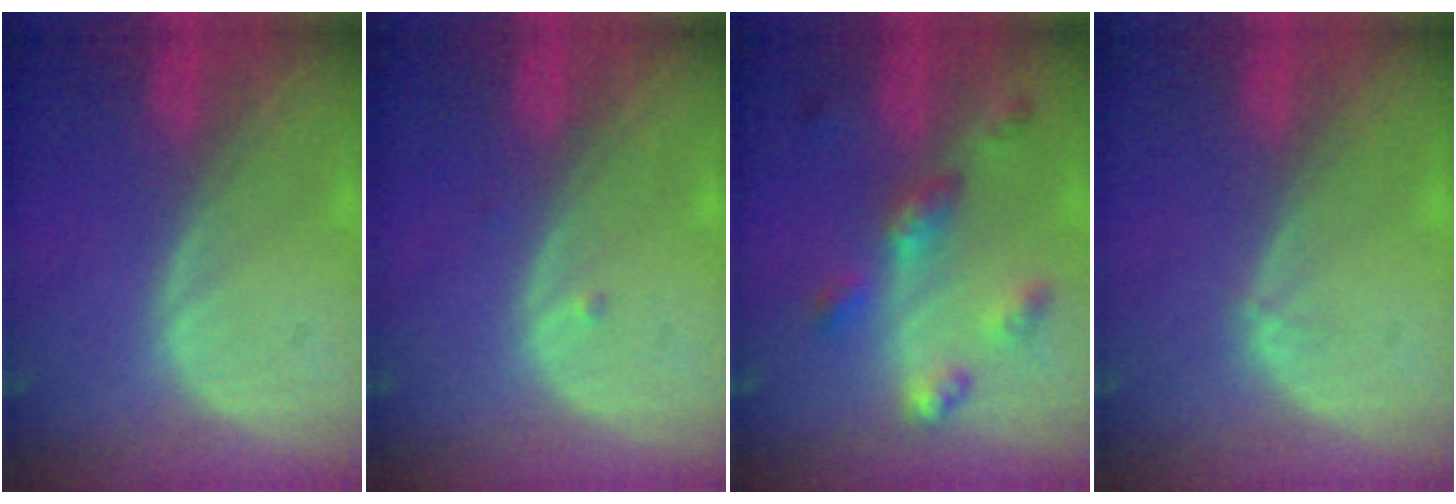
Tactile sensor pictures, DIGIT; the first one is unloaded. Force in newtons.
{"total": 0.6, "press": 0.5, "slide": 0.3}
{"total": 6.5, "press": 5.8, "slide": 2.8}
{"total": 0.6, "press": 0.4, "slide": 0.3}